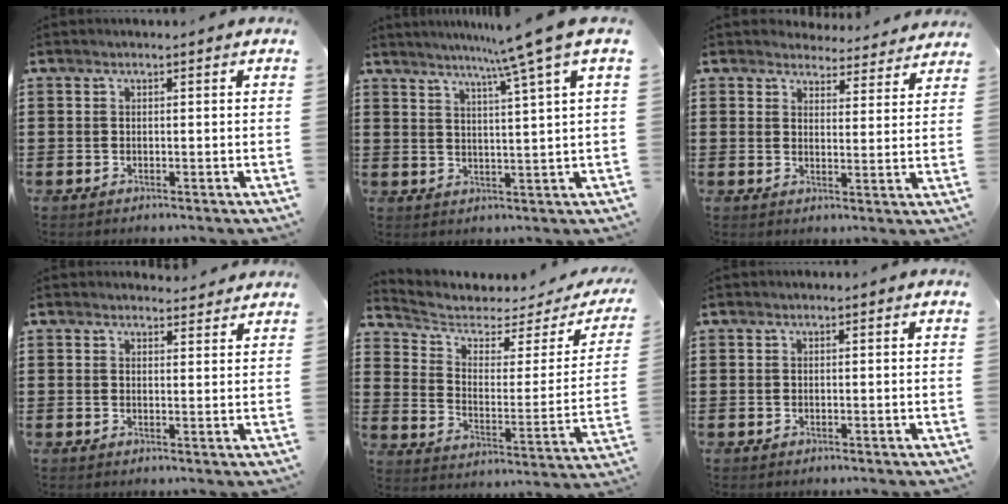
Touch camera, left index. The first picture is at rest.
{"total": 7.1, "force": [5.1, -1.9, 4.5], "torque": [-0.098, -0.021, 0.082]}
{"total": 4.2, "force": [4.2, 0.5, 0.2], "torque": [-0.013, -0.025, 0.073]}
{"total": 2.3, "force": [2.2, 0.4, 0.1], "torque": [0.001, -0.005, 0.041]}
{"total": 3.8, "force": [3.0, 1.8, 1.7], "torque": [-0.057, -0.021, 0.045]}
{"total": 0.0}